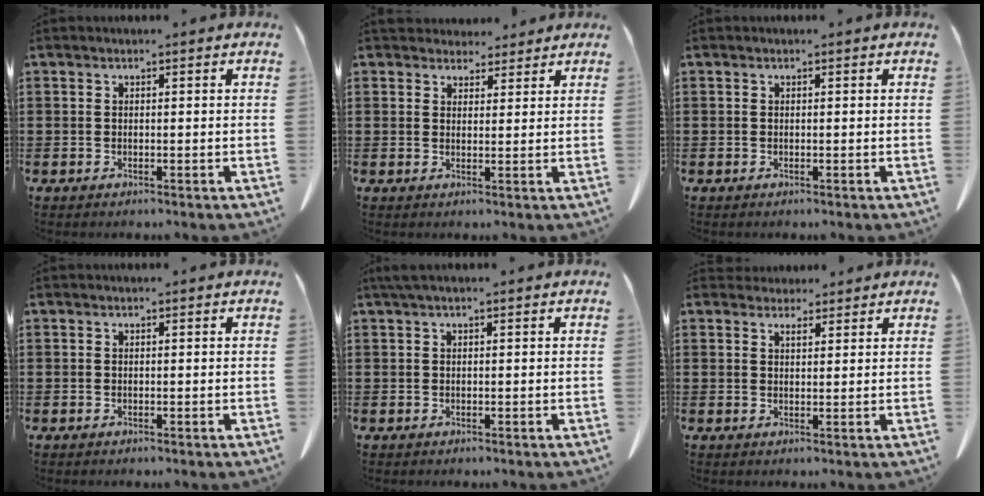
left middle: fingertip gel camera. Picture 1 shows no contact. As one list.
[{"total": 3.4, "force": [3.2, 1.3, 0.2], "torque": [-0.005, -0.007, 0.060]}, {"total": 0.0}, {"total": 0.0}, {"total": 1.0, "force": [0.5, 0.1, 0.9], "torque": [-0.020, 0.000, 0.010]}, {"total": 2.1, "force": [1.9, 0.8, 0.4], "torque": [-0.003, -0.003, 0.036]}]